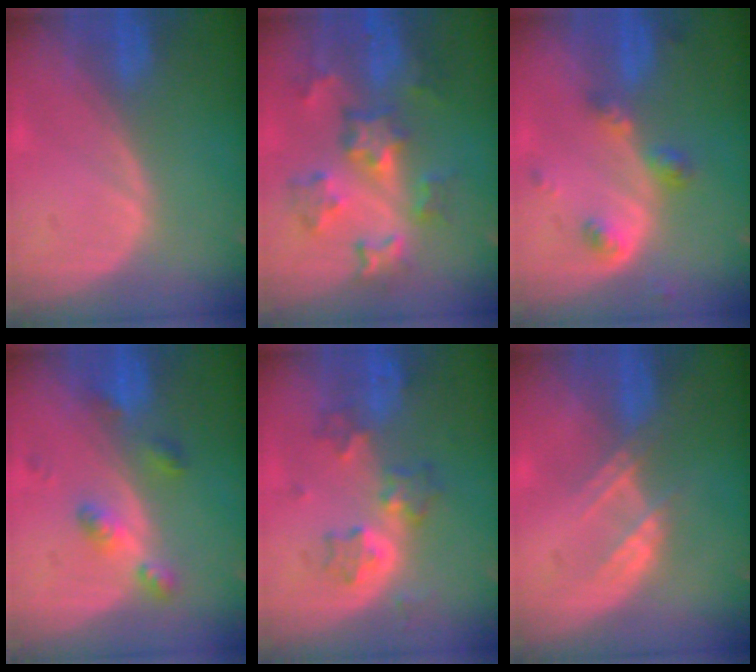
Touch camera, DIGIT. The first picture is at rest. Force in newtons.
{"total": 8.7, "press": 7.8, "slide": 3.8}
{"total": 4.6, "press": 4.2, "slide": 2.0}
{"total": 4.6, "press": 4.2, "slide": 1.9}
{"total": 5.4, "press": 5.4, "slide": 0.5}
{"total": 2.7, "press": 2.7, "slide": 0.3}